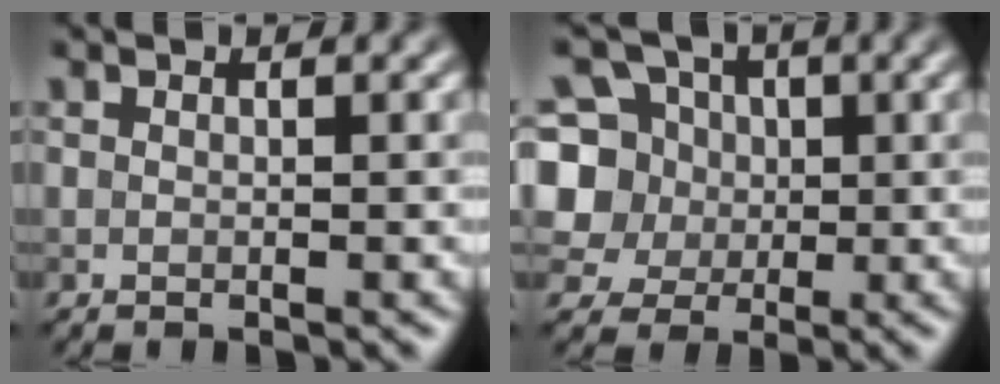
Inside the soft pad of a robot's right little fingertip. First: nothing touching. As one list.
[{"total": 7.6, "force": [1.4, 6.8, 3.2], "torque": [-0.069, 0.025, 0.010]}]